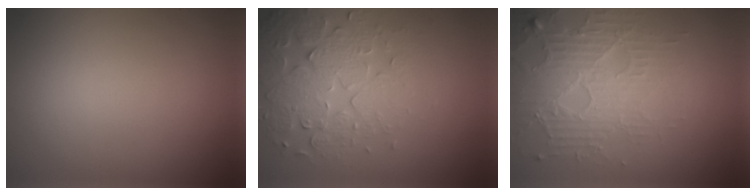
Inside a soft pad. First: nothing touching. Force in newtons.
{"total": 5.0, "press": 4.1, "slide": 2.9}
{"total": 4.1, "press": 4.1, "slide": 0.4}